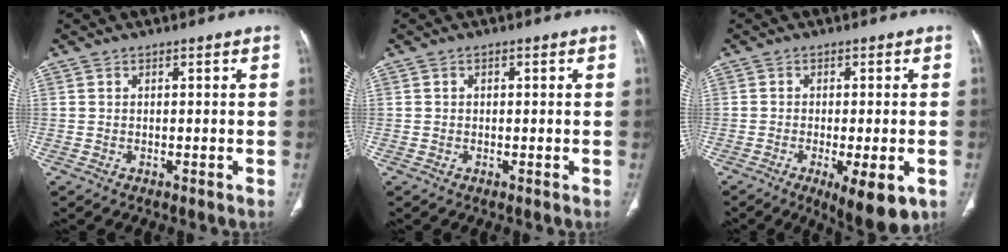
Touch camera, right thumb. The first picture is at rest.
{"total": 0.6, "force": [0.1, 0.5, 0.3], "torque": [-0.001, 0.001, 0.000]}
{"total": 10.0, "force": [-4.1, 3.1, 8.6], "torque": [-0.117, -0.011, -0.055]}